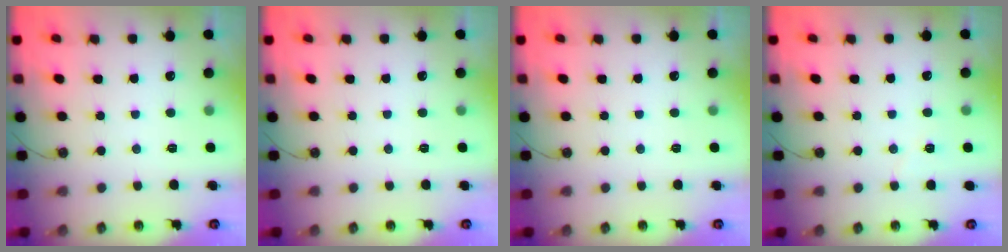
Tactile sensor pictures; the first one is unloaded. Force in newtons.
{"total": 0.0}
{"total": 0.0}
{"total": 4.0, "press": 3.9, "slide": 0.8}